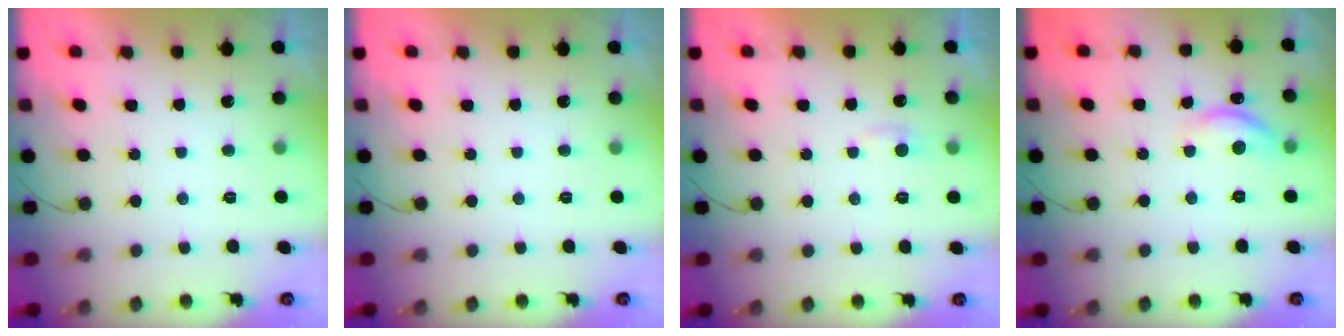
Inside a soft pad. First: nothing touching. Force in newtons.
{"total": 0.0}
{"total": 3.5, "press": 3.5, "slide": 0.4}
{"total": 11.3, "press": 11.3, "slide": 0.8}